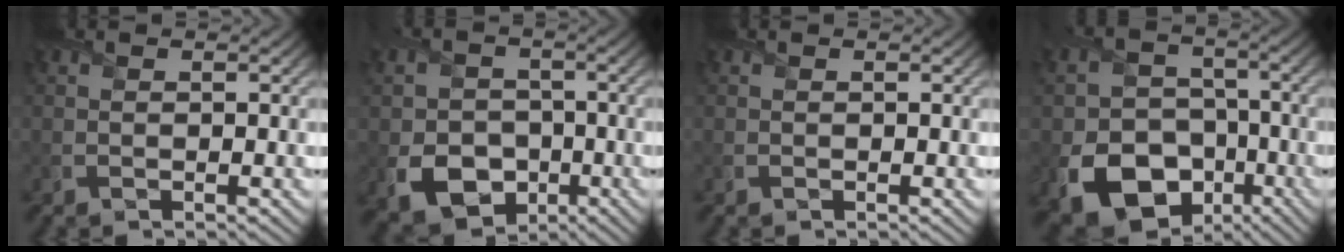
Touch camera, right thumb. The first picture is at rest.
{"total": 8.3, "force": [-2.9, 6.6, 4.2], "torque": [-0.093, -0.026, -0.055]}
{"total": 0.0}
{"total": 13.6, "force": [-5.9, 10.2, 6.8], "torque": [-0.143, -0.052, -0.103]}